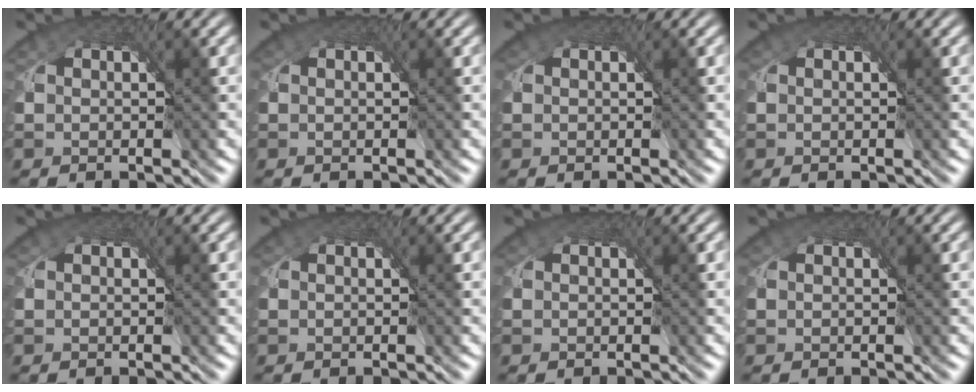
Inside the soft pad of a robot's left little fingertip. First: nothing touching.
{"total": 1.4, "force": [0.4, 1.2, 0.5], "torque": [-0.013, -0.001, 0.002]}
{"total": 1.9, "force": [0.7, 1.5, 0.9], "torque": [-0.018, 0.000, 0.006]}
{"total": 1.2, "force": [0.3, 1.1, 0.4], "torque": [-0.012, -0.001, 0.001]}
{"total": 0.8, "force": [0.5, 0.6, 0.3], "torque": [-0.001, 0.003, 0.004]}
{"total": 1.0, "force": [0.2, 0.9, 0.3], "torque": [-0.007, -0.001, 0.000]}
{"total": 1.0, "force": [0.3, 1.0, 0.3], "torque": [-0.007, -0.001, 0.000]}
{"total": 1.3, "force": [0.4, 1.2, 0.5], "torque": [-0.013, -0.001, 0.002]}